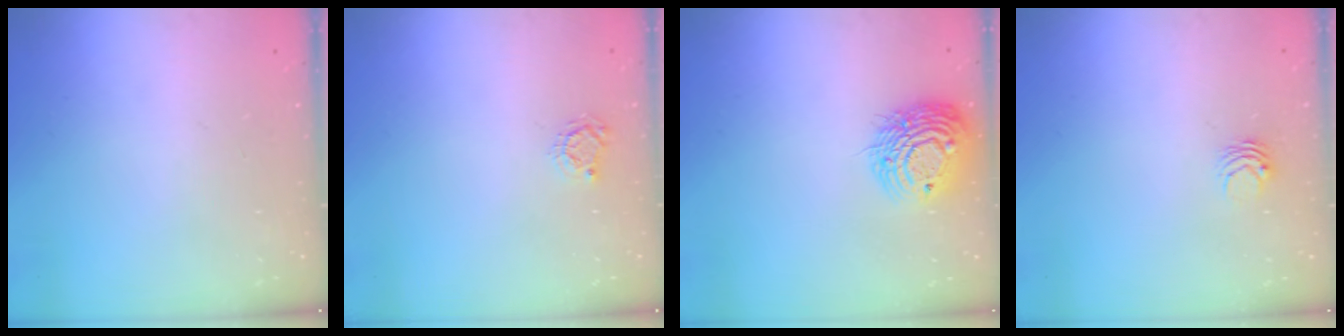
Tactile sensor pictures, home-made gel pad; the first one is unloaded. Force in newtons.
{"total": 3.4, "press": 3.3, "slide": 0.4}
{"total": 12.5, "press": 12.4, "slide": 1.5}
{"total": 3.0, "press": 3.0, "slide": 0.3}